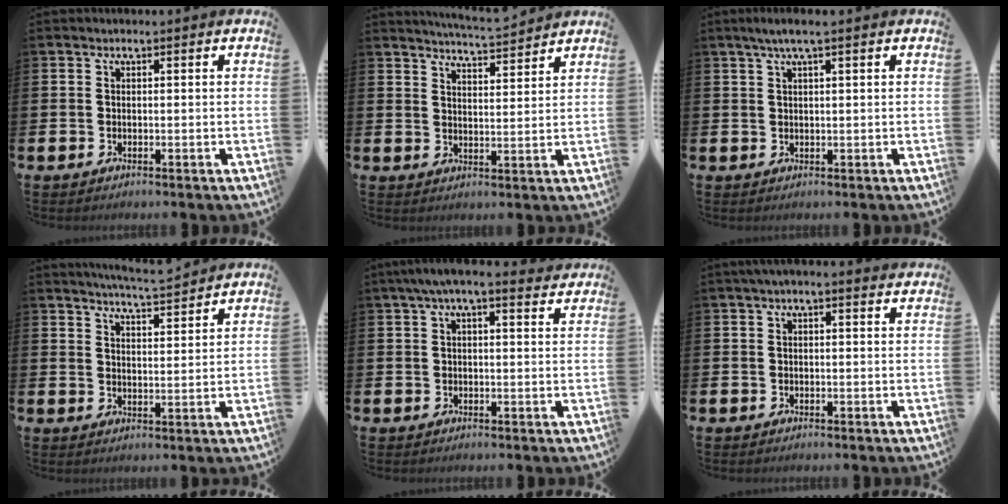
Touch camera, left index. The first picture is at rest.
{"total": 4.8, "force": [4.8, -0.4, 0.3], "torque": [-0.018, -0.031, 0.085]}
{"total": 2.5, "force": [1.5, 0.1, 2.0], "torque": [-0.049, 0.007, 0.027]}
{"total": 5.1, "force": [5.0, -0.5, 0.4], "torque": [-0.022, -0.031, 0.089]}
{"total": 3.6, "force": [2.8, 0.6, 2.2], "torque": [-0.041, -0.007, 0.047]}
{"total": 1.1, "force": [0.6, 0.1, 0.9], "torque": [-0.010, 0.000, 0.008]}